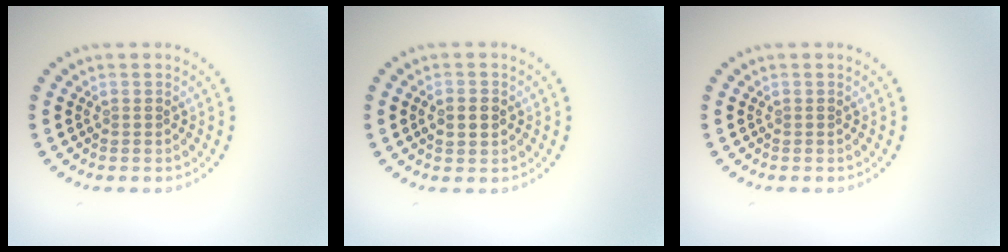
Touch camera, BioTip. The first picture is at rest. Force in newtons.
{"total": 2.6, "press": 2.6, "slide": 0.1}
{"total": 0.0}